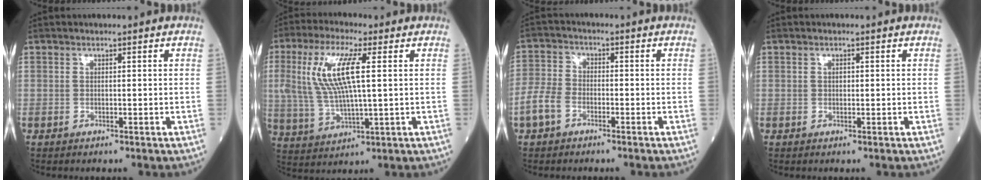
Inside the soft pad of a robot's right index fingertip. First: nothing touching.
{"total": 11.7, "force": [2.6, 2.4, 11.1], "torque": [-0.249, 0.010, 0.050]}
{"total": 4.9, "force": [-2.5, 3.2, 2.8], "torque": [-0.078, 0.004, -0.056]}
{"total": 0.6, "force": [0.1, 0.4, 0.5], "torque": [-0.009, 0.001, 0.002]}